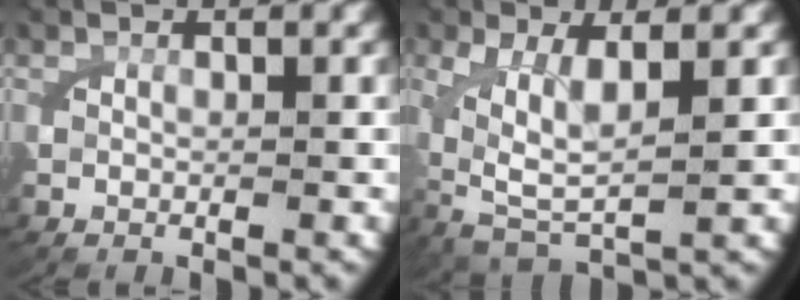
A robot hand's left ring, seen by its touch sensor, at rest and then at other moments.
{"total": 5.7, "force": [0.4, 3.8, 4.3], "torque": [-0.112, -0.041, 0.033]}